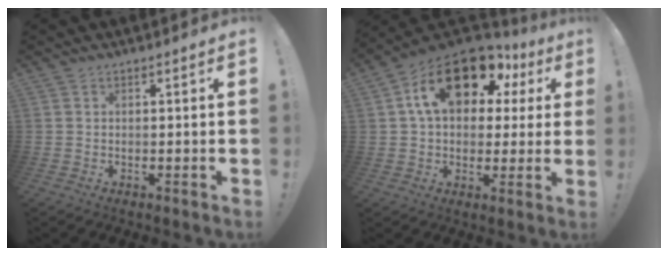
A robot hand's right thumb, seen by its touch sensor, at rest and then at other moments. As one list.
[{"total": 19.6, "force": [8.7, 11.4, 13.3], "torque": [-0.208, -0.033, 0.153]}]